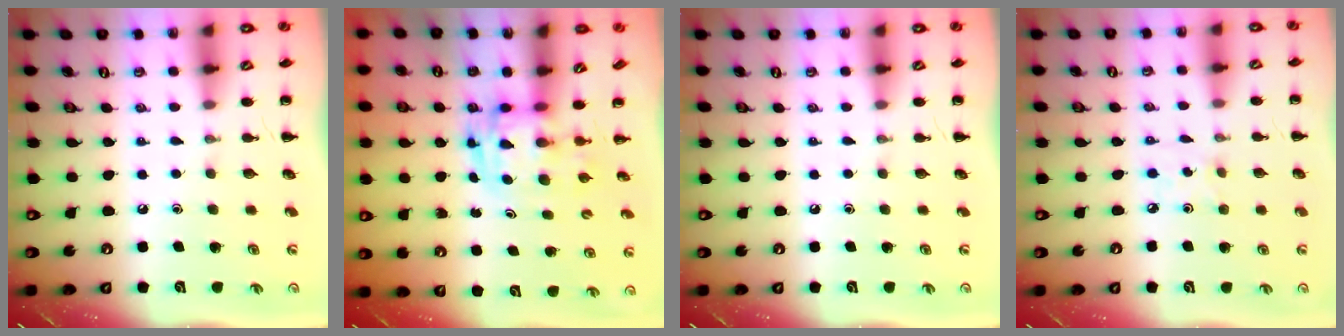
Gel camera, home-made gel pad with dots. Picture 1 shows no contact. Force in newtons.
{"total": 2.9, "press": 2.9, "slide": 0.5}
{"total": 0.0}
{"total": 2.1, "press": 2.0, "slide": 0.4}